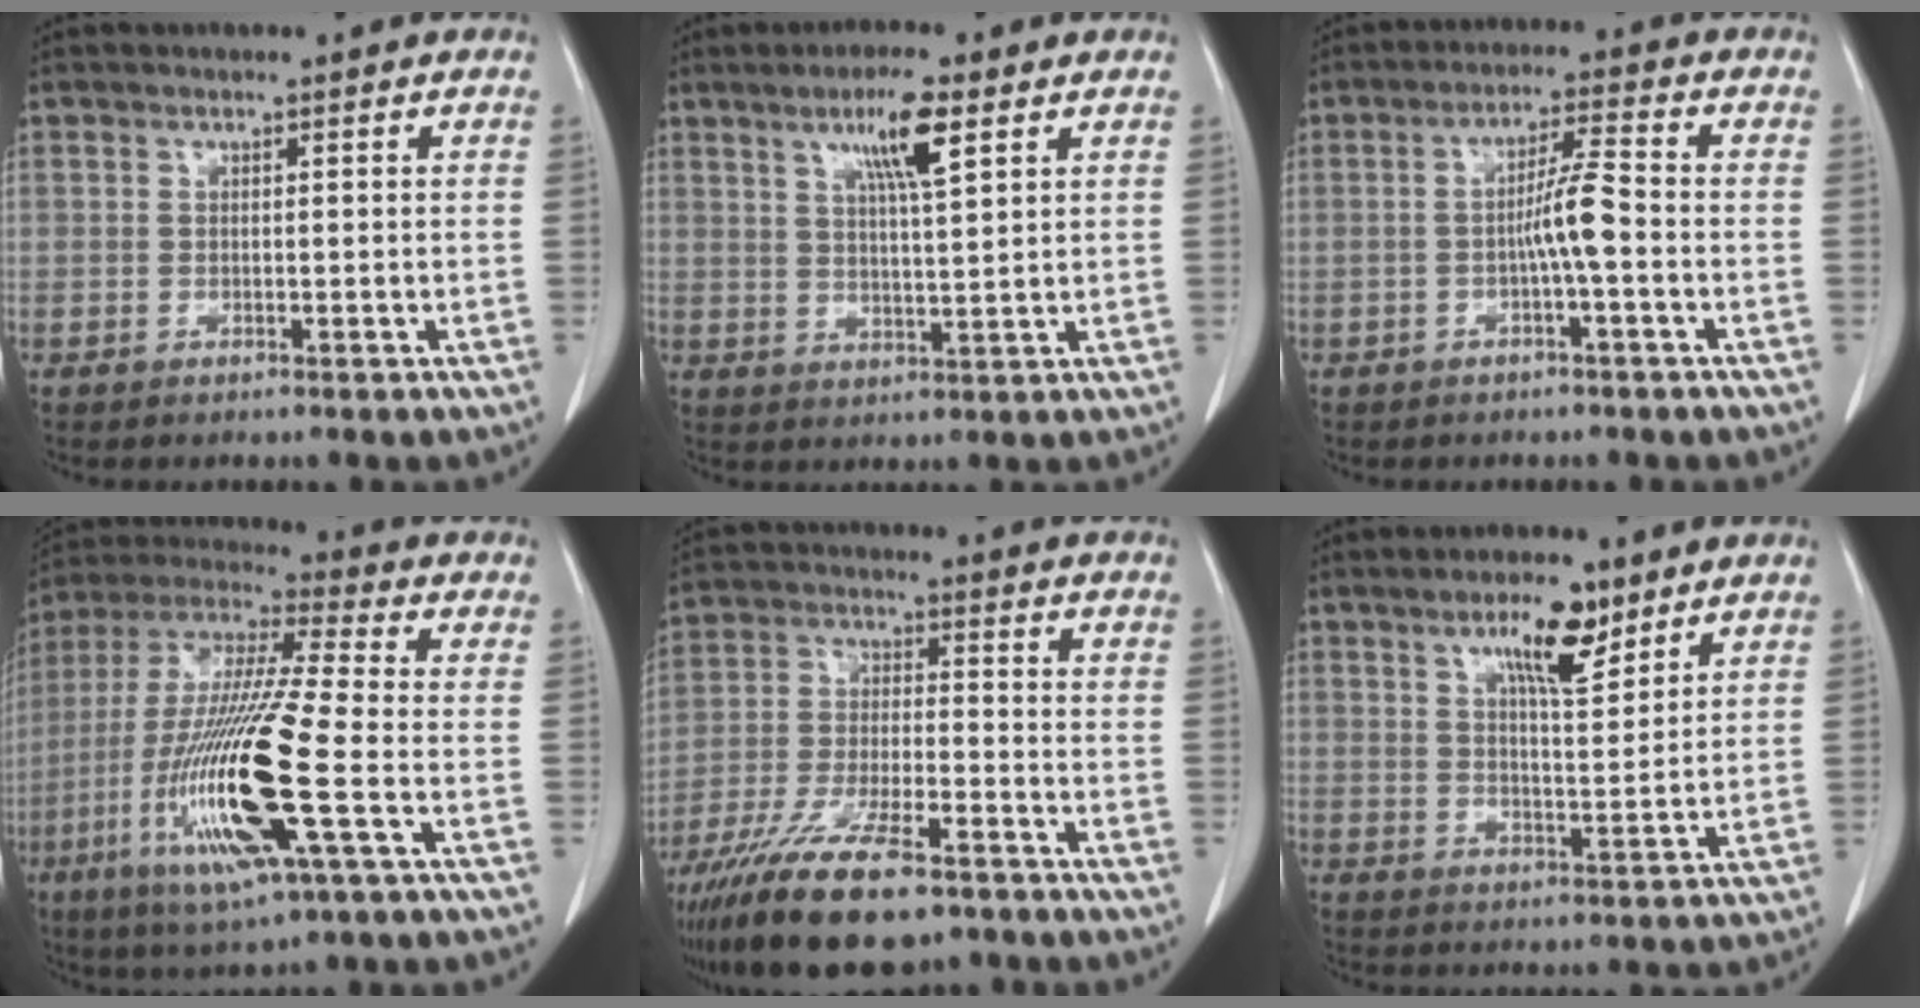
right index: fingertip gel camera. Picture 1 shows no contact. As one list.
[{"total": 7.2, "force": [3.8, 0.5, 6.1], "torque": [-0.109, 0.002, 0.065]}, {"total": 5.2, "force": [-1.3, -0.1, 5.0], "torque": [-0.089, 0.010, -0.023]}, {"total": 19.4, "force": [-5.8, 0.9, 18.5], "torque": [-0.396, -0.024, -0.112]}, {"total": 16.9, "force": [-11.9, 4.1, 11.2], "torque": [-0.227, -0.028, -0.216]}, {"total": 7.8, "force": [4.9, 1.9, 5.7], "torque": [-0.100, 0.000, 0.085]}]